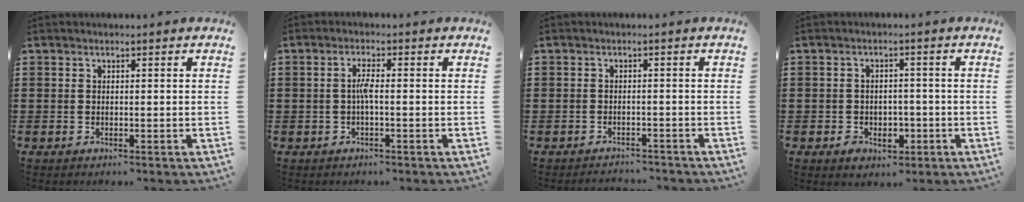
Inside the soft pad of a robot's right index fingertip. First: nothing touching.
{"total": 2.4, "force": [-0.5, 0.3, 2.4], "torque": [-0.053, -0.001, -0.013]}
{"total": 1.9, "force": [-1.8, 0.4, -0.3], "torque": [-0.001, 0.004, -0.043]}
{"total": 2.9, "force": [-1.3, 2.3, 1.2], "torque": [-0.028, 0.002, -0.029]}